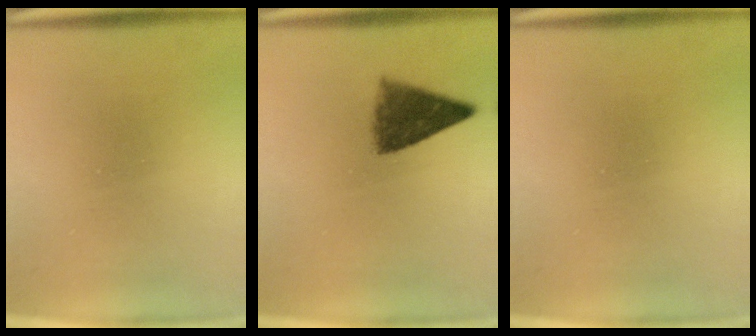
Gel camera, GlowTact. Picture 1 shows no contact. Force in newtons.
{"total": 5.6}
{"total": 0.0}